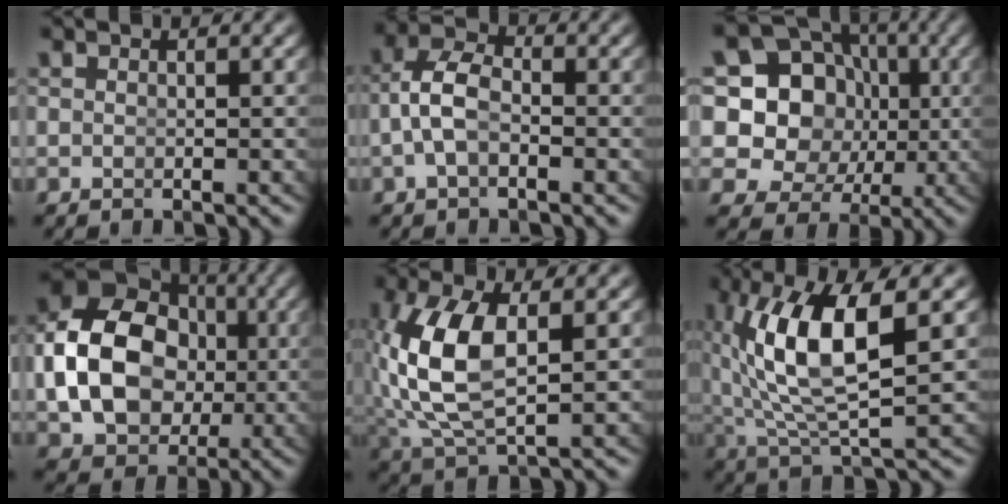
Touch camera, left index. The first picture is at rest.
{"total": 3.6, "force": [-0.6, 2.2, 2.7], "torque": [-0.059, -0.011, -0.007]}
{"total": 17.0, "force": [1.2, 15.1, 7.7], "torque": [-0.182, -0.042, 0.020]}
{"total": 12.3, "force": [0.3, 9.8, 7.5], "torque": [-0.160, -0.032, 0.023]}
{"total": 6.8, "force": [0.5, 3.2, 5.9], "torque": [-0.152, -0.020, 0.031]}
{"total": 8.3, "force": [0.9, 2.8, 7.7], "torque": [-0.157, -0.006, 0.031]}